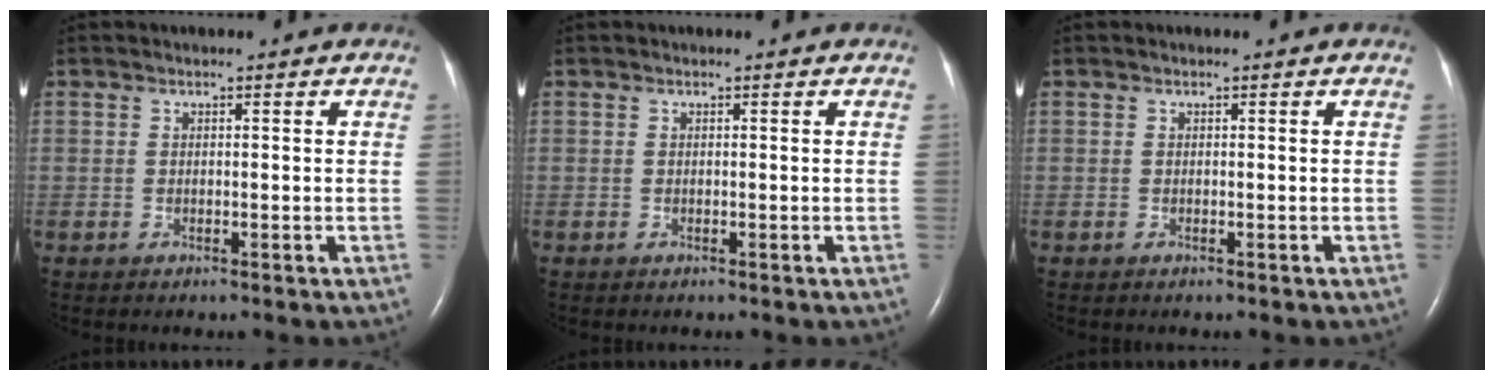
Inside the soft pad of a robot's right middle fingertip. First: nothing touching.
{"total": 0.0}
{"total": 0.0}